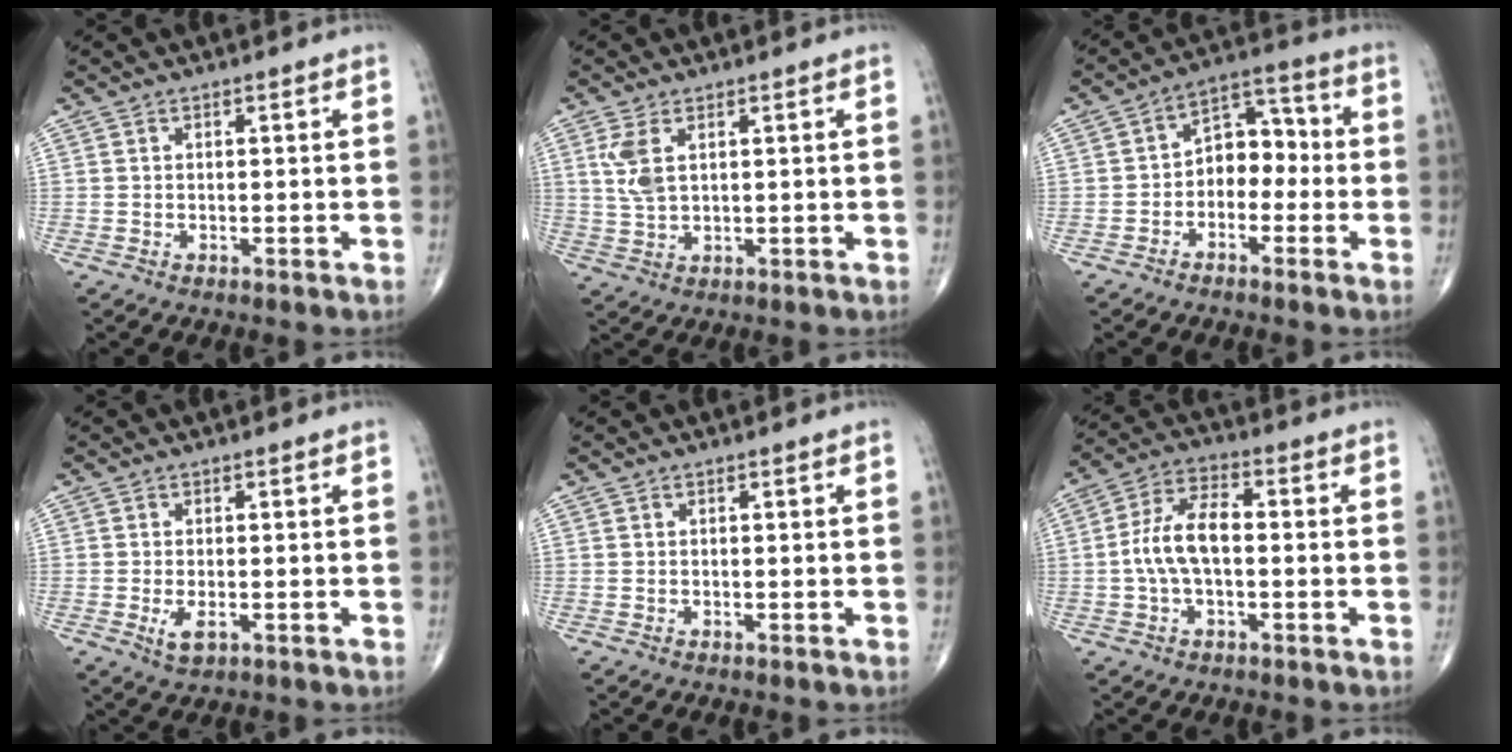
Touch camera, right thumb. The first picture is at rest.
{"total": 4.9, "force": [1.7, 2.3, 3.9], "torque": [-0.091, -0.001, 0.042]}
{"total": 8.1, "force": [-1.6, 5.8, 5.4], "torque": [-0.049, 0.045, -0.043]}
{"total": 2.9, "force": [-0.8, 1.4, 2.4], "torque": [-0.048, -0.006, -0.011]}
{"total": 0.0}
{"total": 9.3, "force": [-0.6, 4.7, 8.0], "torque": [-0.162, 0.029, -0.019]}